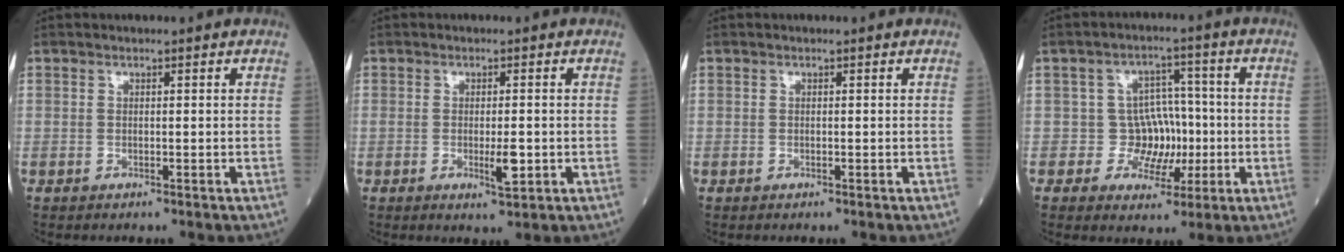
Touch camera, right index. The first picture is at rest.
{"total": 3.2, "force": [-0.8, 0.6, 3.0], "torque": [-0.046, -0.004, -0.009]}
{"total": 0.0}
{"total": 6.1, "force": [-0.9, 5.6, 2.2], "torque": [-0.012, 0.020, -0.011]}